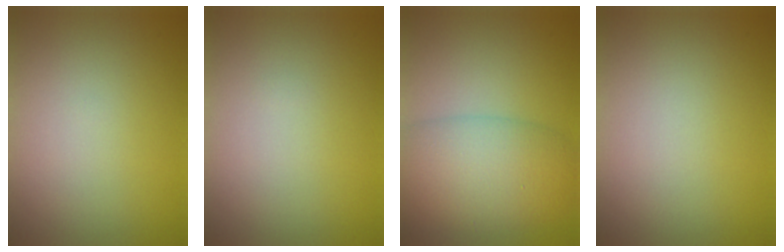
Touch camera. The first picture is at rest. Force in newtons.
{"total": 0.0}
{"total": 7.7, "press": 7.7, "slide": 0.3}
{"total": 0.0}